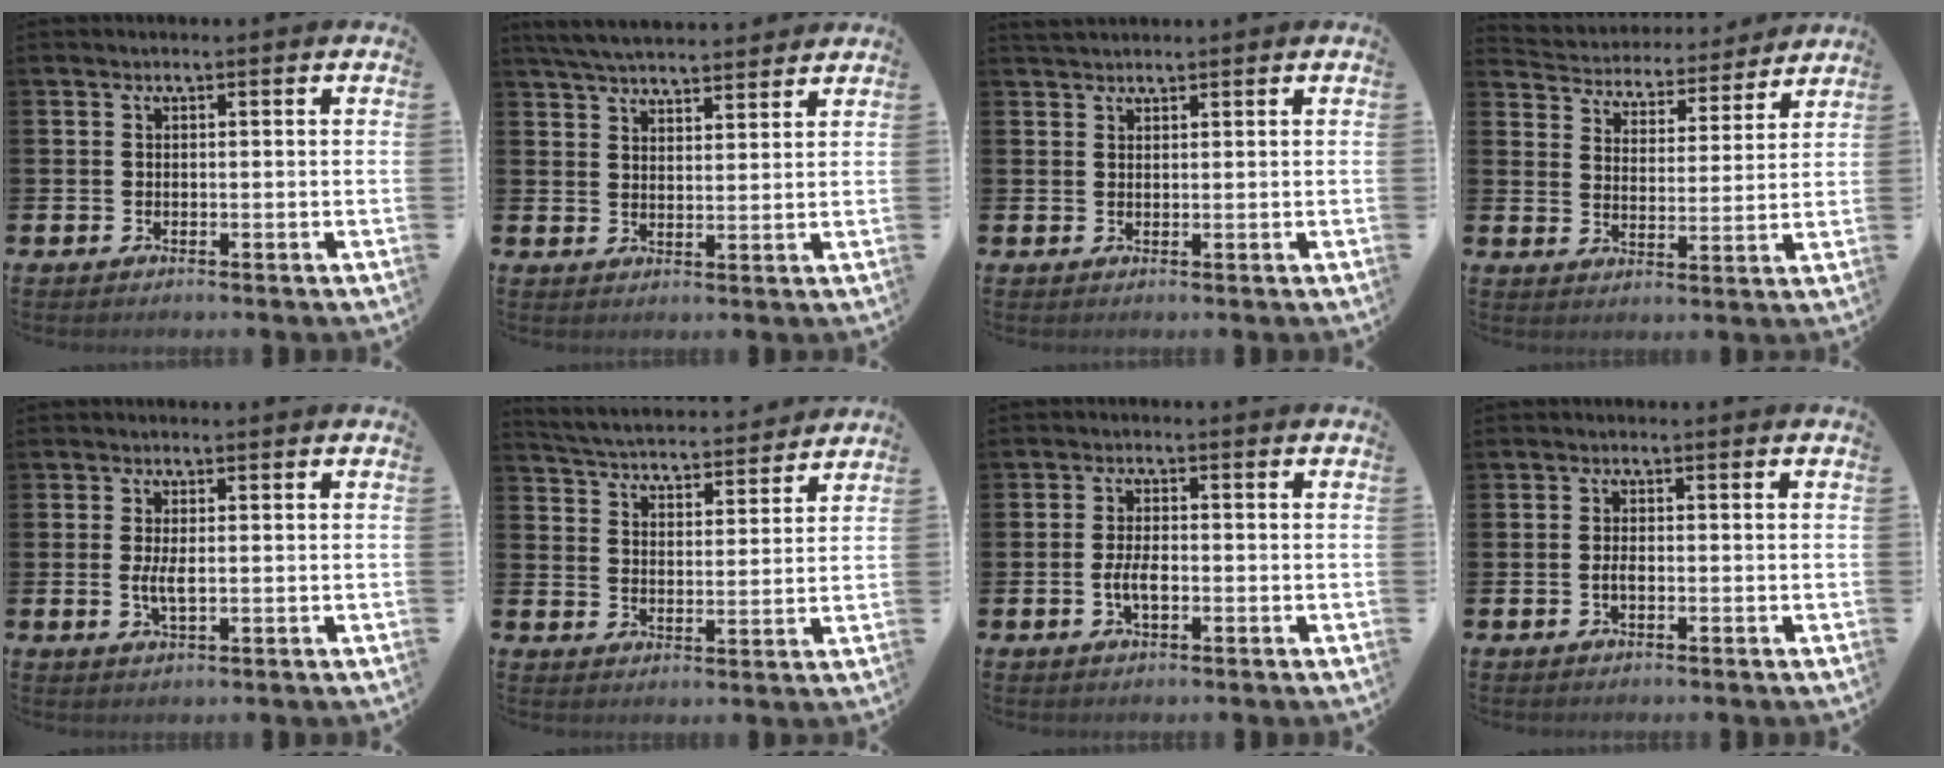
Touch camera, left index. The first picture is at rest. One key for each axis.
{"total": 5.3, "fx": 5.2, "fy": 0.7, "fz": 1.0, "tx": -0.034, "ty": -0.023, "tz": 0.095}
{"total": 1.6, "fx": 1.6, "fy": 0.4, "fz": 0.2, "tx": 0.002, "ty": -0.002, "tz": 0.028}
{"total": 4.6, "fx": 4.4, "fy": 1.4, "fz": -0.1, "tx": -0.025, "ty": -0.046, "tz": 0.070}
{"total": 2.6, "fx": 0.0, "fy": 0.9, "fz": 2.4, "tx": -0.045, "ty": 0.001, "tz": -0.002}
{"total": 4.7, "fx": 4.6, "fy": 0.7, "fz": 0.3, "tx": -0.025, "ty": -0.041, "tz": 0.076}
{"total": 3.1, "fx": -0.7, "fy": 1.4, "fz": 2.7, "tx": -0.041, "ty": -0.001, "tz": -0.016}
{"total": 1.3, "fx": -0.4, "fy": 0.5, "fz": 1.1, "tx": -0.018, "ty": 0.002, "tz": -0.010}